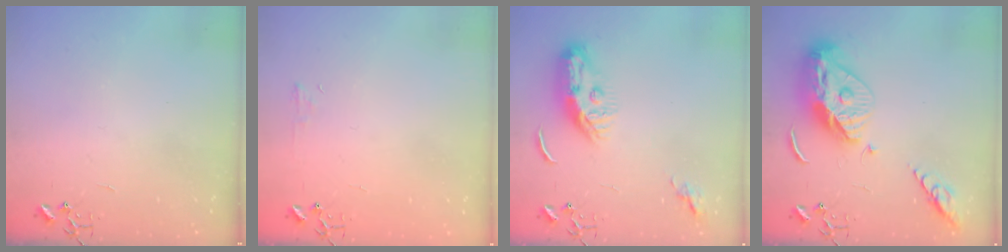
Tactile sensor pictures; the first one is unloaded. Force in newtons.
{"total": 4.8, "press": 4.7, "slide": 0.7}
{"total": 9.3, "press": 9.2, "slide": 1.2}
{"total": 15.9, "press": 15.8, "slide": 1.5}